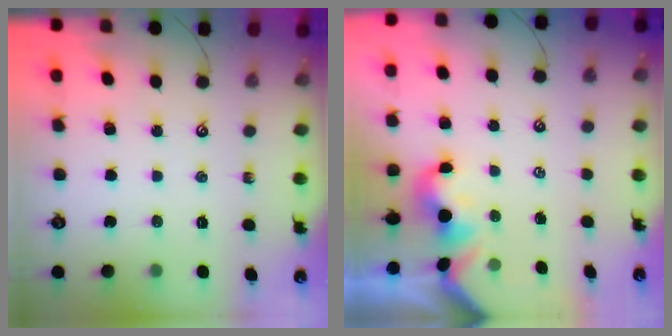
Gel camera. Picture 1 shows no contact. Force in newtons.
{"total": 1.1, "press": 1.0, "slide": 0.4}